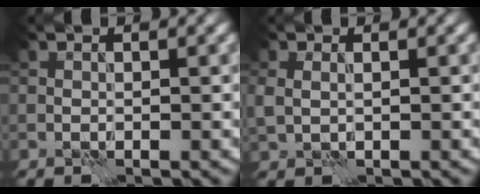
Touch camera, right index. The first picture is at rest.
{"total": 1.6, "force": [0.2, 1.2, 1.1], "torque": [-0.027, -0.002, 0.010]}